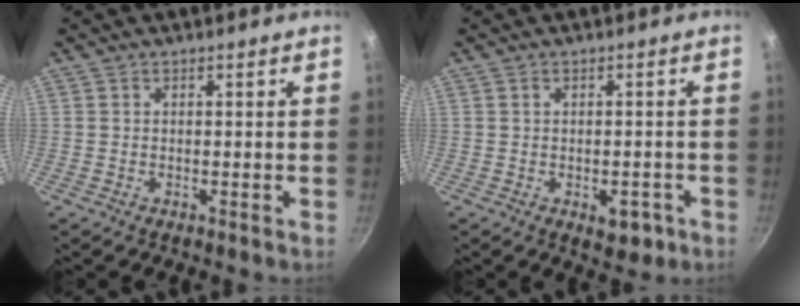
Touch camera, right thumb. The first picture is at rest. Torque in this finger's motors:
{"motor_torque": [0.82, 0.12, -0.19, 0.05, 0.14]}